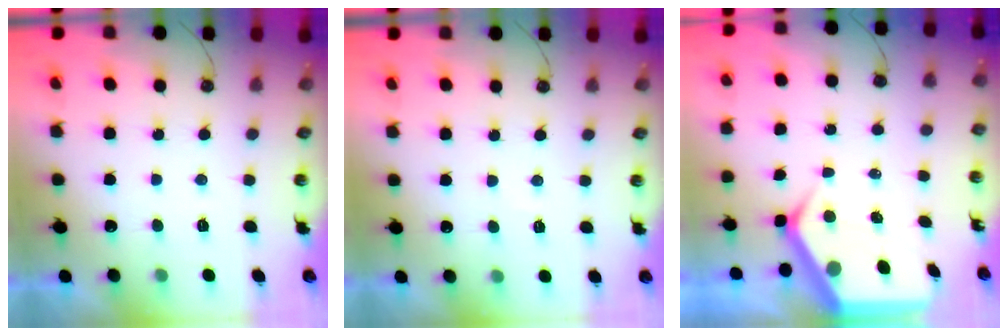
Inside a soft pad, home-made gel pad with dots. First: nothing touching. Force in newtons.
{"total": 3.4, "press": 3.4, "slide": 0.4}
{"total": 8.1, "press": 8.0, "slide": 0.9}